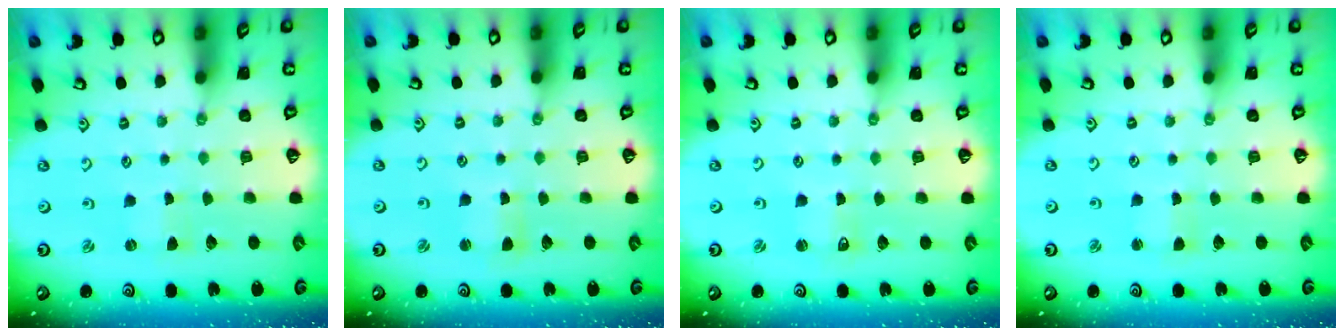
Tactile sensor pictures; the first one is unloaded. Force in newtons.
{"total": 2.2, "press": 2.2, "slide": 0.3}
{"total": 1.0, "press": 1.0, "slide": 0.2}
{"total": 1.2, "press": 1.2, "slide": 0.2}